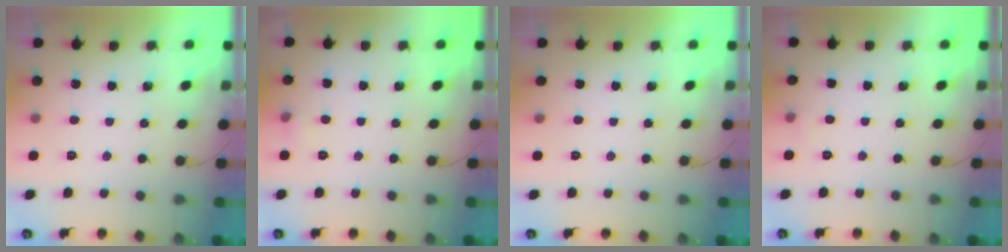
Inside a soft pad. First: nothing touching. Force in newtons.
{"total": 3.4, "press": 3.2, "slide": 1.0}
{"total": 0.0}
{"total": 2.5, "press": 2.4, "slide": 1.0}